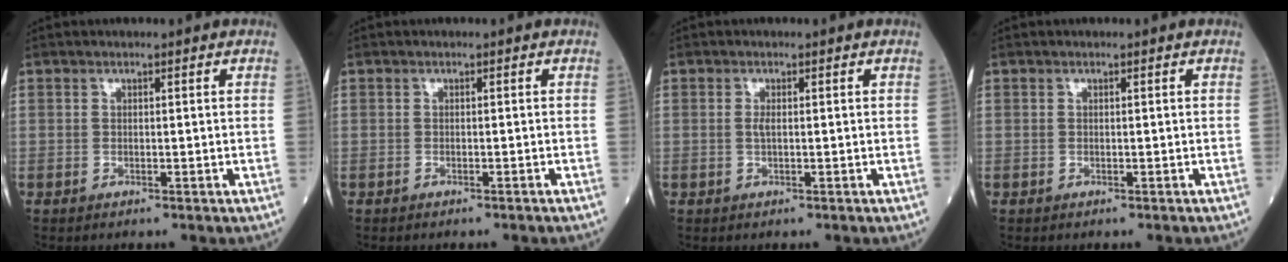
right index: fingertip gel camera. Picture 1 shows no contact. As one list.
[{"total": 0.5, "force": [-0.5, -0.1, 0.2], "torque": [-0.001, 0.000, -0.009]}, {"total": 1.0, "force": [0.1, 0.3, 0.9], "torque": [-0.022, -0.002, 0.000]}, {"total": 0.0}]